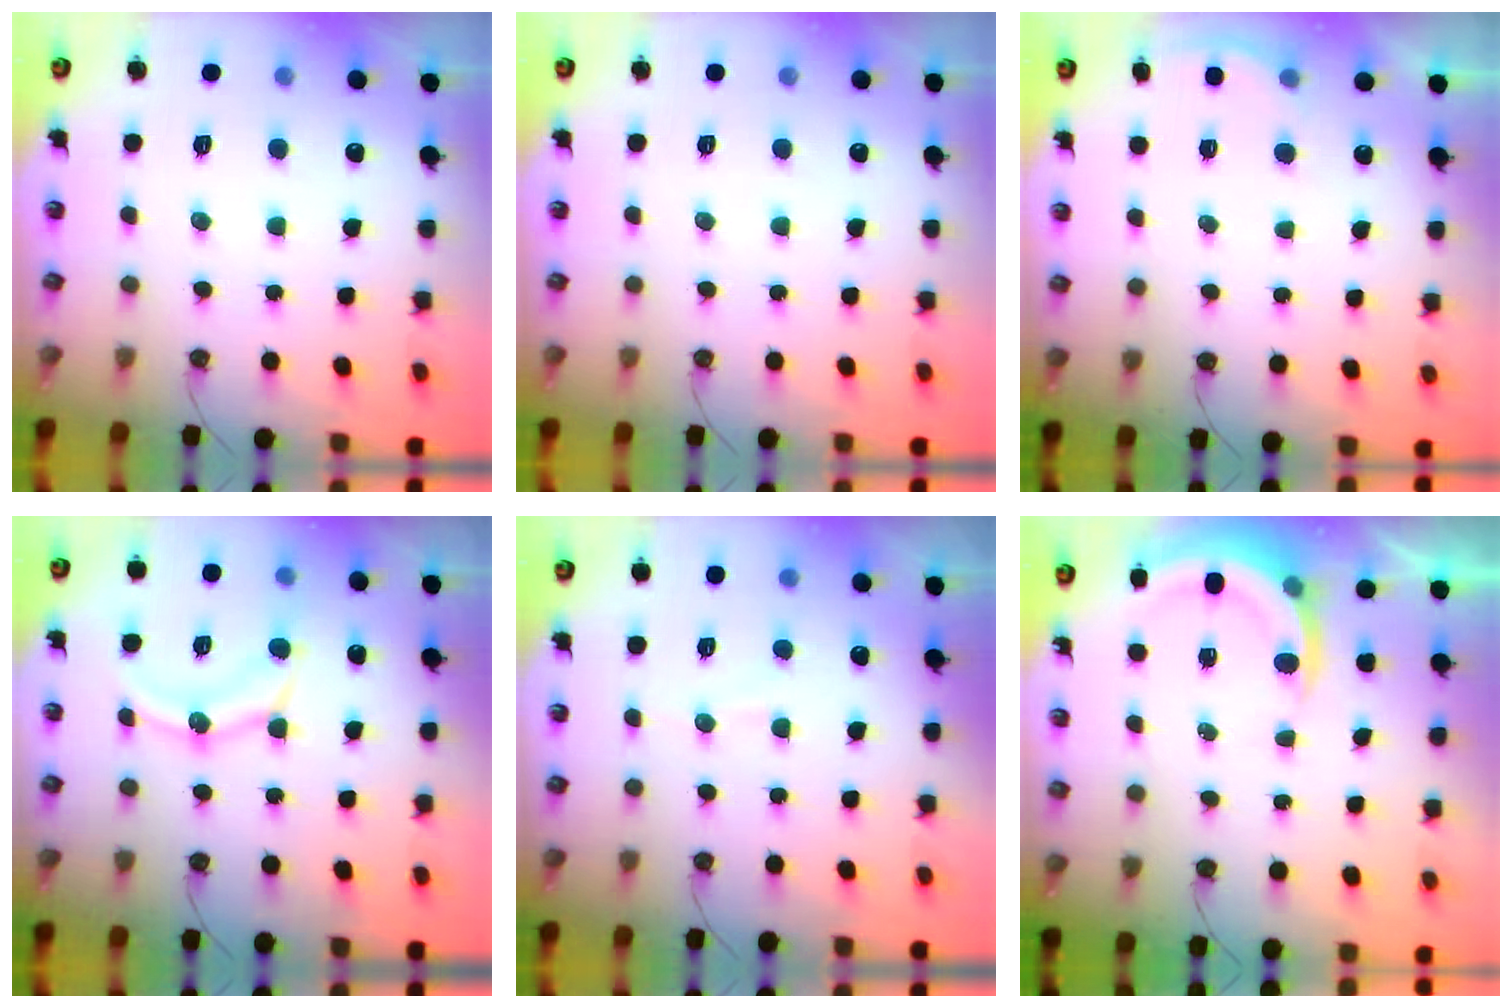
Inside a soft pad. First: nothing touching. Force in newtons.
{"total": 0.0}
{"total": 2.3, "press": 2.3, "slide": 0.5}
{"total": 14.1, "press": 13.8, "slide": 2.9}
{"total": 4.0, "press": 4.0, "slide": 0.4}
{"total": 5.1, "press": 5.0, "slide": 0.6}